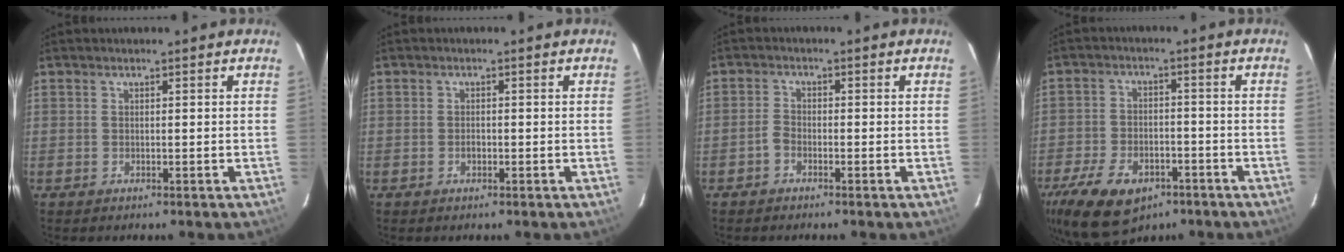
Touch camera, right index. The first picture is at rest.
{"total": 1.1, "force": [-0.4, 0.8, 0.6], "torque": [-0.010, 0.003, -0.006]}
{"total": 2.0, "force": [-1.5, 1.0, 0.8], "torque": [-0.018, 0.003, -0.033]}
{"total": 16.3, "force": [-9.9, 9.2, 9.1], "torque": [-0.218, -0.019, -0.159]}